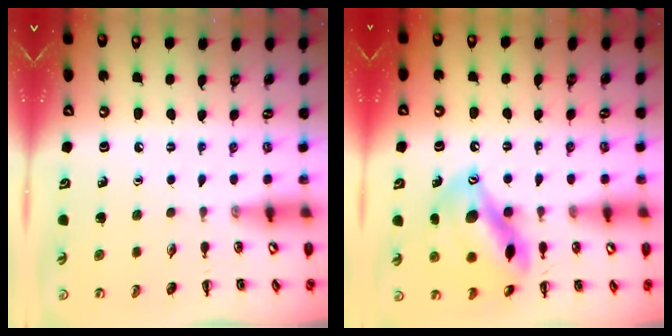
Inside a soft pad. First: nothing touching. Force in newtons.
{"total": 15.6, "press": 15.3, "slide": 3.0}